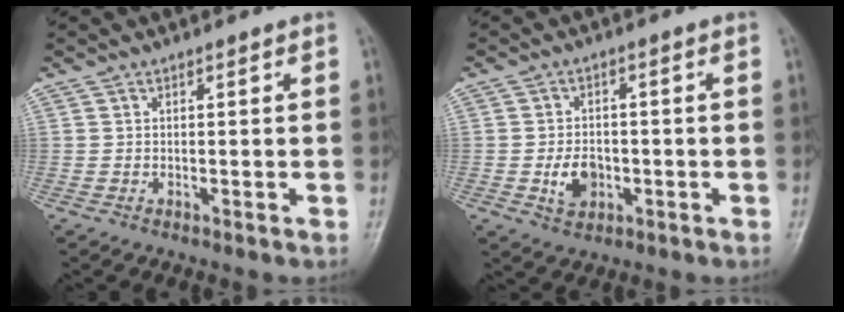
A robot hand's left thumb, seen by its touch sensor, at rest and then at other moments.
{"total": 5.6, "force": [-1.5, 4.0, 3.6], "torque": [-0.048, 0.005, -0.024]}